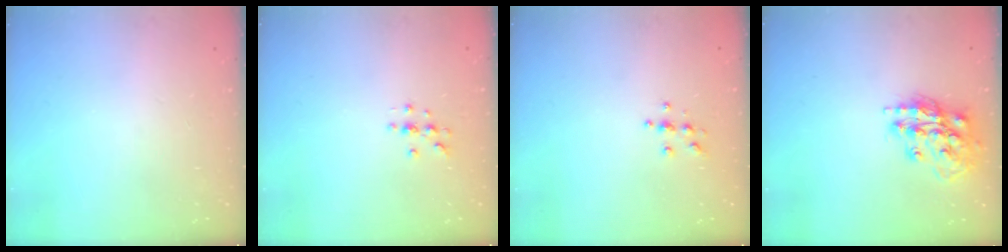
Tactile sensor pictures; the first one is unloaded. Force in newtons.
{"total": 3.5, "press": 3.5, "slide": 0.4}
{"total": 4.7, "press": 4.7, "slide": 0.6}
{"total": 15.3, "press": 15.2, "slide": 1.8}